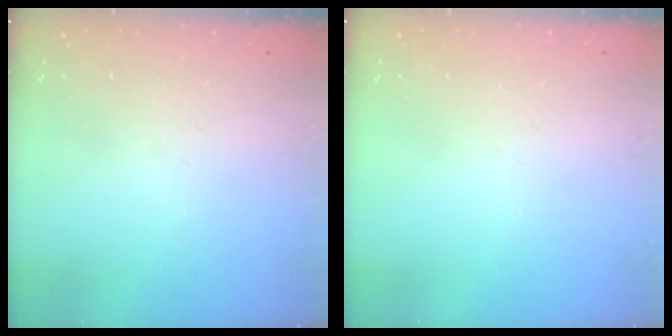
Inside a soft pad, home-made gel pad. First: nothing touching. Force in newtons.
{"total": 0.0}